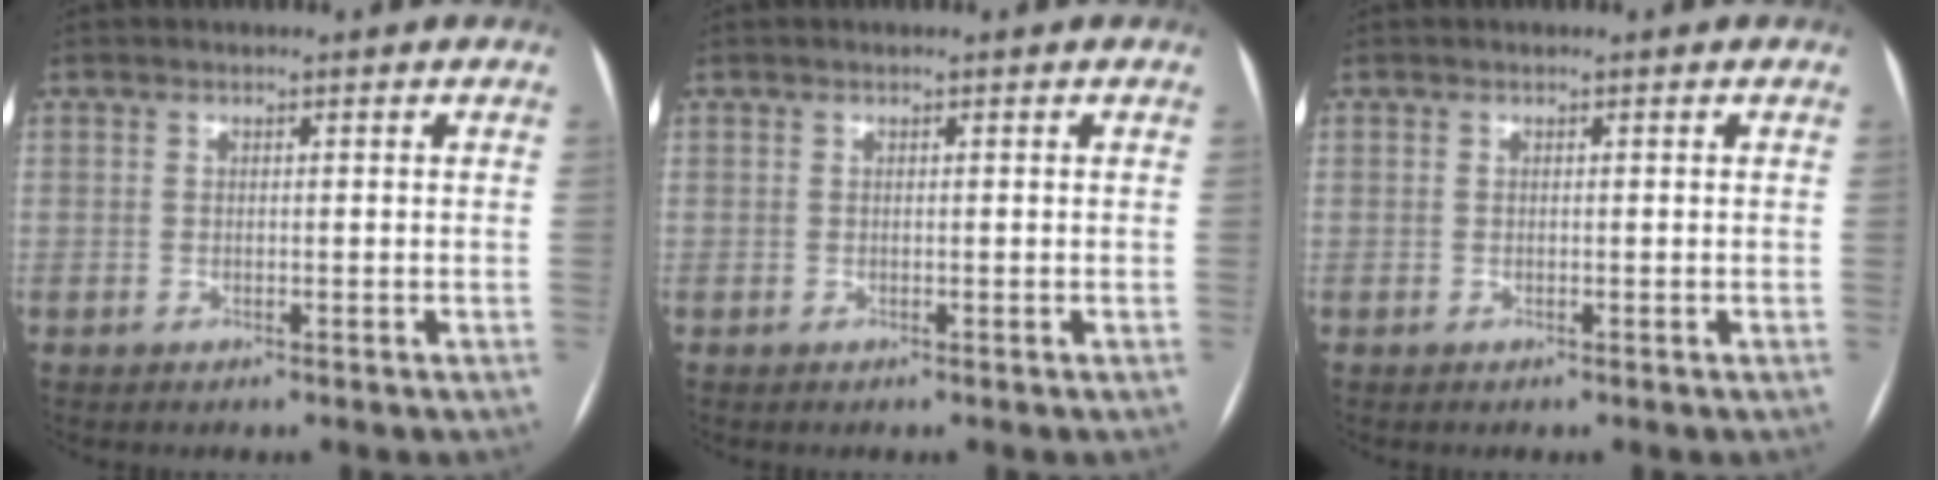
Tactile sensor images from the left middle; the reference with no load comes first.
{"total": 0.0}
{"total": 0.0}